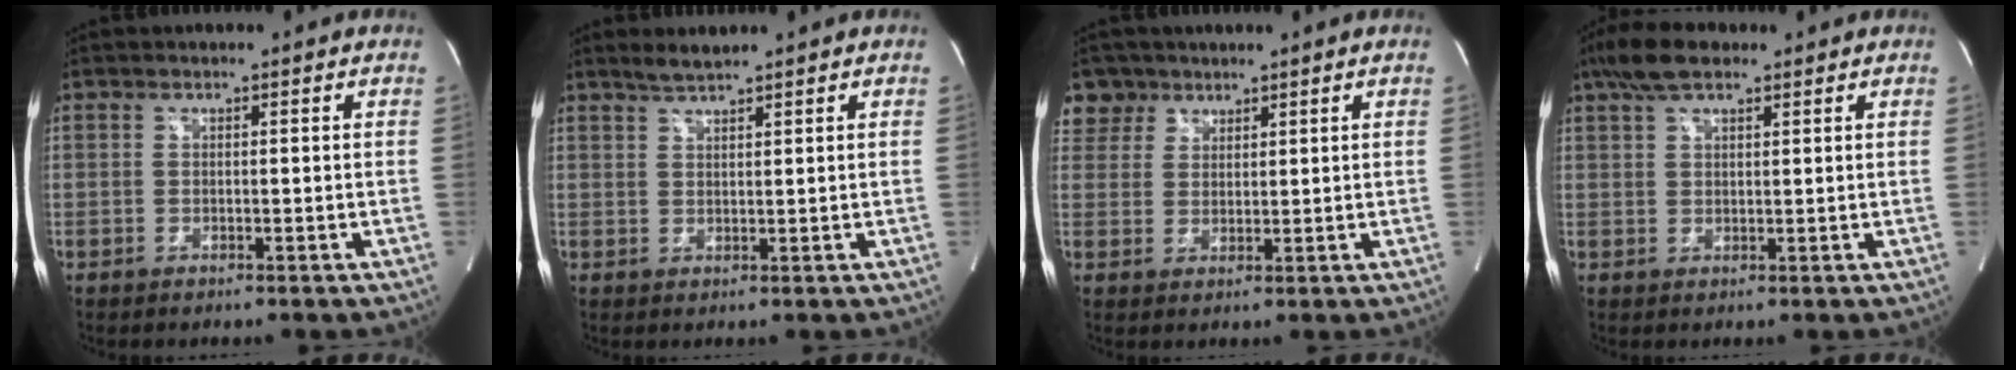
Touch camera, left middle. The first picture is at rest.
{"total": 2.5, "force": [2.3, -0.1, 1.0], "torque": [-0.025, 0.004, 0.045]}
{"total": 4.9, "force": [3.4, 3.5, -0.4], "torque": [0.014, 0.008, 0.066]}
{"total": 7.2, "force": [5.0, 2.5, 4.5], "torque": [-0.094, 0.023, 0.093]}